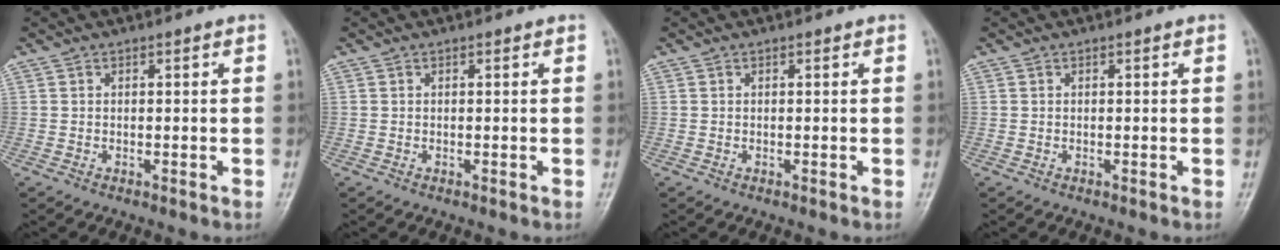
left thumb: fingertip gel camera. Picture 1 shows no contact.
{"total": 0.0}
{"total": 0.0}
{"total": 0.0}